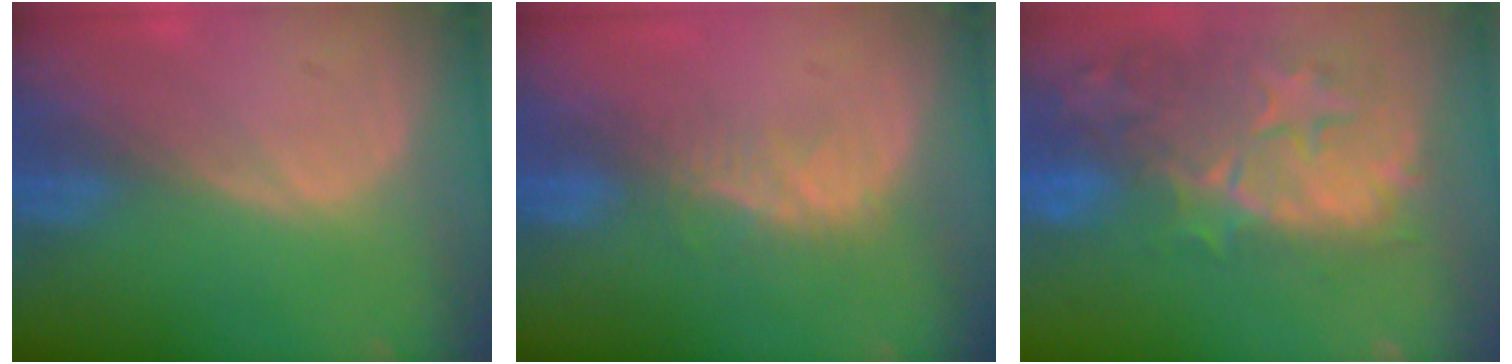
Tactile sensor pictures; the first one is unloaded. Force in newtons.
{"total": 3.4, "press": 3.0, "slide": 1.6}
{"total": 14.2, "press": 12.0, "slide": 7.6}